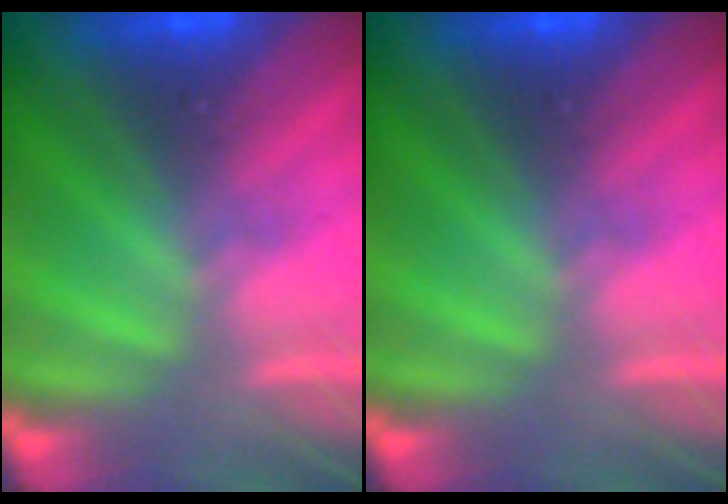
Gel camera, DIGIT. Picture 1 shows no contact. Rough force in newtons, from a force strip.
{"total": 0.0}